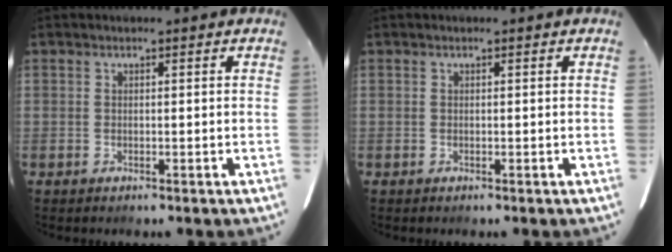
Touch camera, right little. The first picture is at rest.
{"total": 0.0}